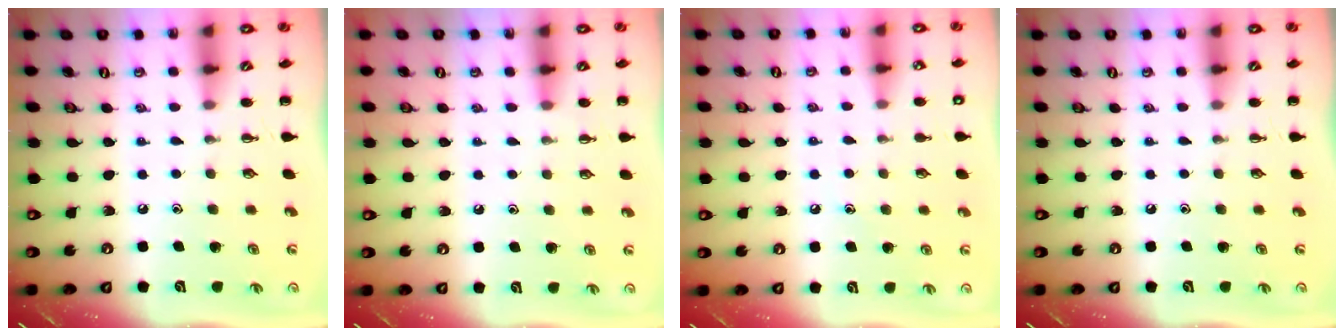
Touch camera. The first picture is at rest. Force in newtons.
{"total": 5.8, "press": 5.5, "slide": 1.7}
{"total": 6.4, "press": 6.2, "slide": 1.7}
{"total": 0.0}